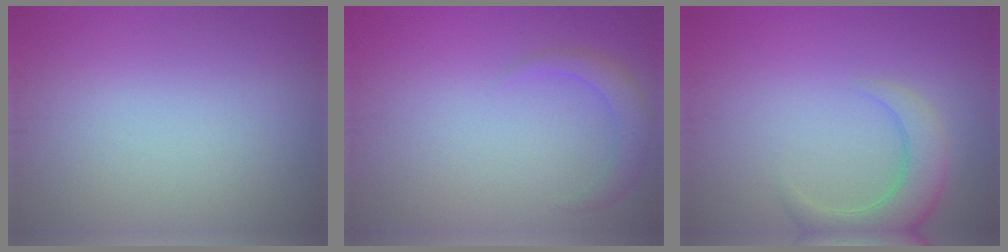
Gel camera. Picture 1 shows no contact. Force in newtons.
{"total": 1.9, "press": 1.9, "slide": 0.1}
{"total": 4.4, "press": 4.4, "slide": 0.4}